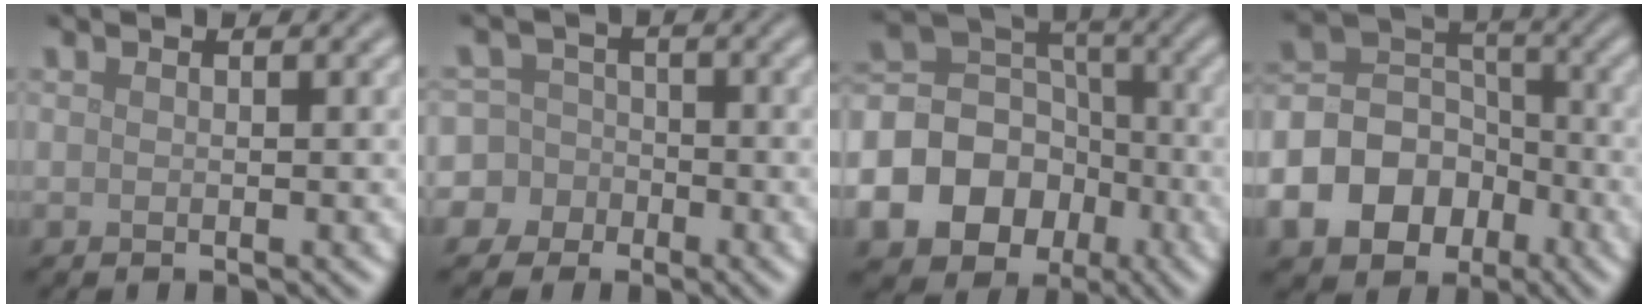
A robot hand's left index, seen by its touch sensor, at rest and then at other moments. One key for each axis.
{"total": 7.9, "fx": -2.7, "fy": 7.3, "fz": 1.0, "tx": -0.026, "ty": 0.006, "tz": -0.092}
{"total": 14.7, "fx": -6.0, "fy": 12.4, "fz": 5.0, "tx": -0.122, "ty": -0.026, "tz": -0.117}
{"total": 9.9, "fx": -4.7, "fy": 7.7, "fz": 4.1, "tx": -0.087, "ty": -0.002, "tz": -0.106}